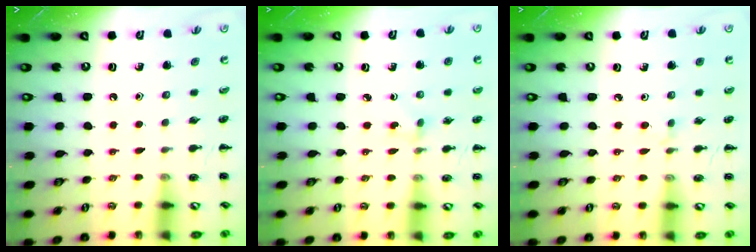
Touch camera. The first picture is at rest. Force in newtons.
{"total": 2.3, "press": 2.0, "slide": 1.1}
{"total": 2.8, "press": 2.6, "slide": 1.1}